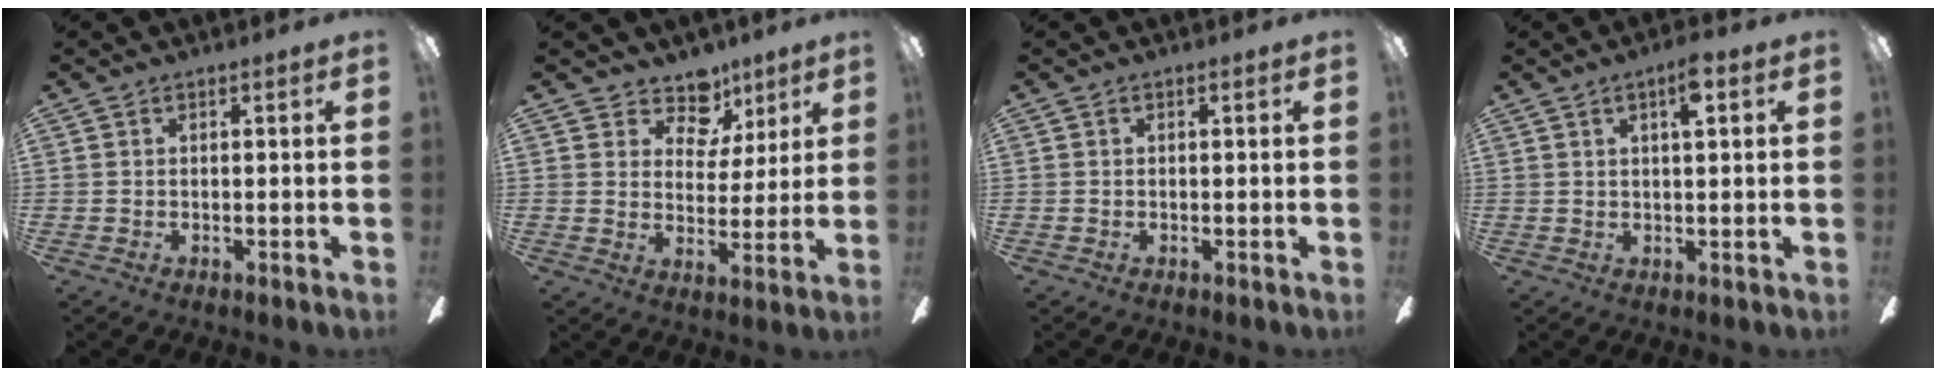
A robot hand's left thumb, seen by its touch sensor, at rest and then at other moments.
{"total": 9.1, "force": [6.3, 6.0, 2.7], "torque": [-0.044, -0.041, 0.118]}
{"total": 0.0}
{"total": 4.6, "force": [2.4, 1.1, 3.8], "torque": [-0.065, 0.000, 0.036]}